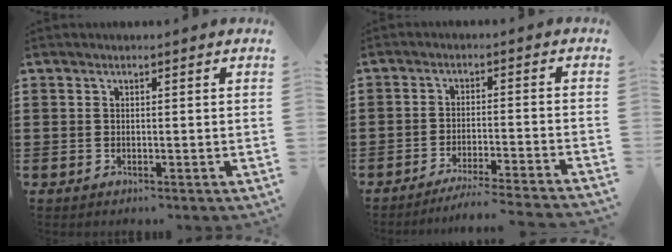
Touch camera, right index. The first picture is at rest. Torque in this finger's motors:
{"motor_torque": [0.42, 0.42, -0.01, -0.01]}